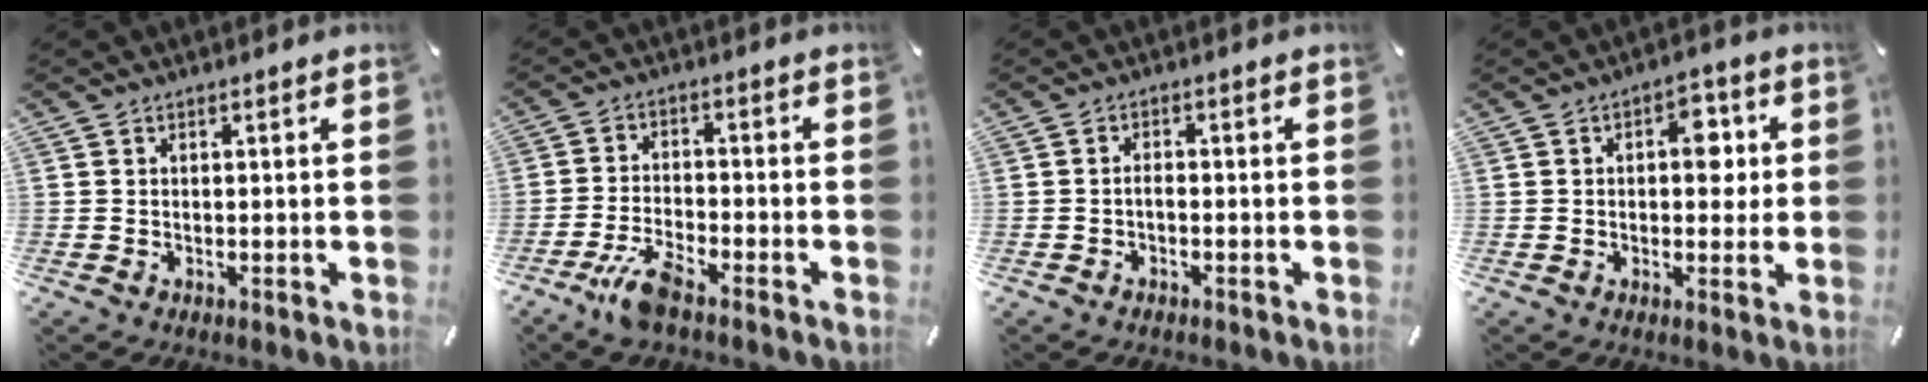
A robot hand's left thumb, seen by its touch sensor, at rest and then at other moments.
{"total": 6.8, "force": [-5.0, 1.7, 4.4], "torque": [-0.097, 0.013, -0.094]}
{"total": 1.7, "force": [-0.9, 0.8, 1.1], "torque": [-0.023, 0.005, -0.019]}
{"total": 6.8, "force": [0.7, 4.3, 5.3], "torque": [-0.056, -0.003, 0.000]}